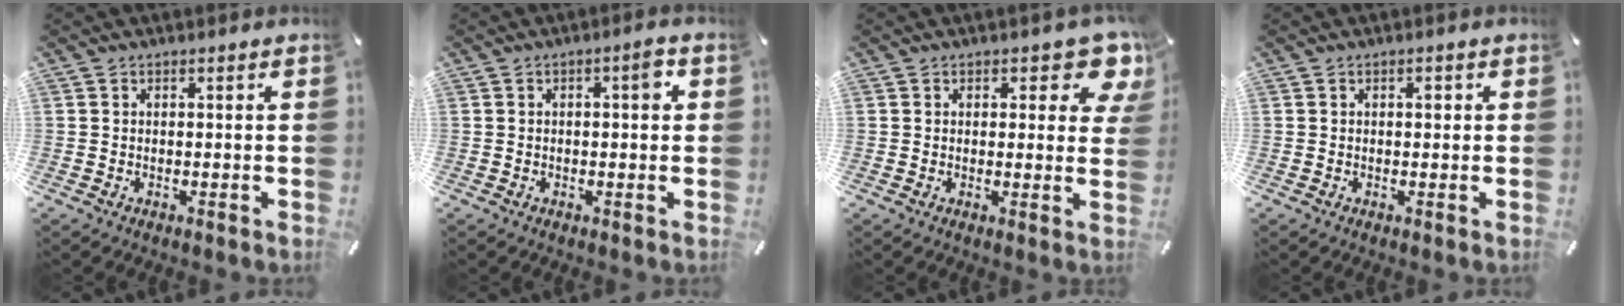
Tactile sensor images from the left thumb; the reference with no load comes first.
{"total": 3.9, "force": [0.6, 1.4, 3.6], "torque": [-0.048, 0.003, 0.001]}
{"total": 7.4, "force": [4.0, 3.6, 5.0], "torque": [-0.041, -0.025, 0.061]}
{"total": 1.5, "force": [0.4, 0.9, 1.1], "torque": [-0.014, 0.003, 0.003]}